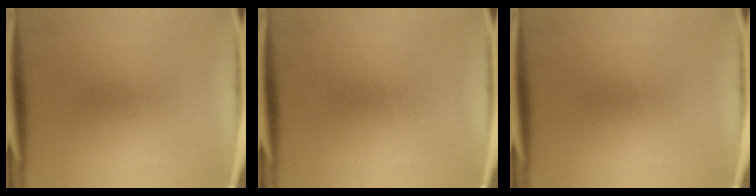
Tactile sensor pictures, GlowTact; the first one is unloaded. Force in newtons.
{"total": 0.0}
{"total": 0.0}